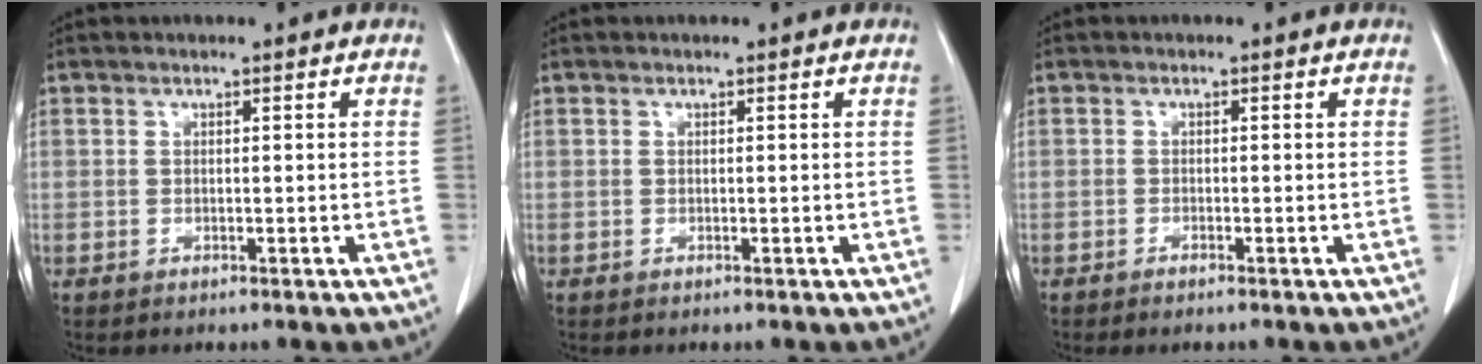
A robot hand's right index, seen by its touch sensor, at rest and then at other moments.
{"total": 0.0}
{"total": 0.9, "force": [-0.7, 0.2, 0.5], "torque": [-0.011, -0.001, -0.010]}